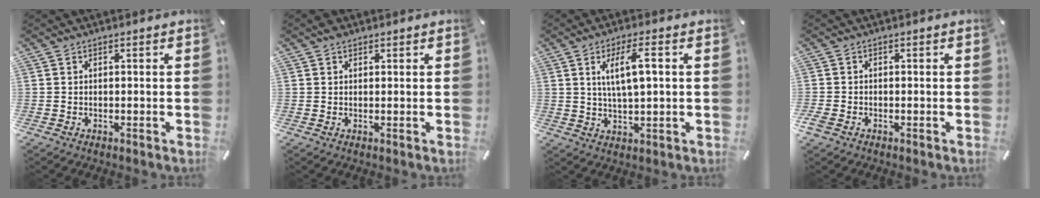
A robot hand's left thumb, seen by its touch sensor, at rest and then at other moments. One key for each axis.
{"total": 1.6, "fx": 1.0, "fy": 1.1, "fz": 0.4, "tx": -0.010, "ty": 0.004, "tz": 0.019}
{"total": 8.0, "fx": 2.3, "fy": 2.1, "fz": 7.4, "tx": -0.147, "ty": -0.001, "tz": 0.032}
{"total": 1.4, "fx": -0.7, "fy": 1.2, "fz": 0.4, "tx": -0.011, "ty": 0.001, "tz": -0.014}